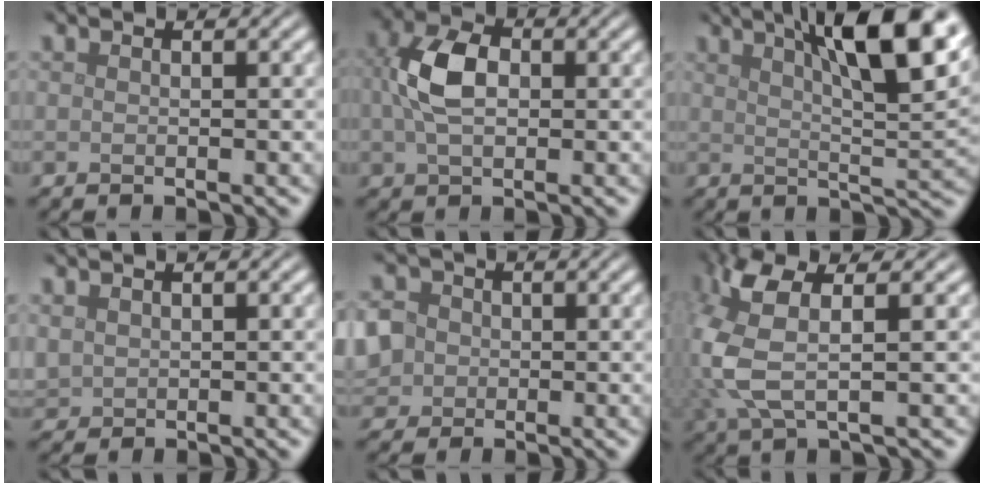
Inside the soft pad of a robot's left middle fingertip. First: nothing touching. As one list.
[{"total": 5.3, "force": [0.4, 3.6, 3.9], "torque": [-0.090, 0.004, 0.003]}, {"total": 11.7, "force": [5.6, 3.4, 9.7], "torque": [-0.115, 0.017, 0.072]}, {"total": 1.2, "force": [0.5, 1.1, 0.2], "torque": [-0.013, -0.005, 0.016]}, {"total": 6.8, "force": [-0.4, 6.2, 2.7], "torque": [-0.072, 0.021, -0.038]}, {"total": 6.0, "force": [1.7, 2.3, 5.2], "torque": [-0.137, 0.006, 0.031]}]